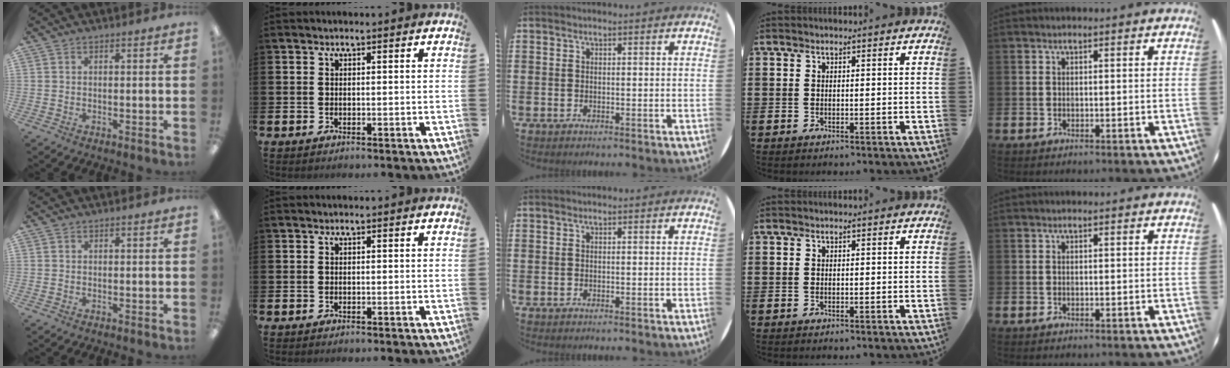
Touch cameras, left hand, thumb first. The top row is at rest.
{}